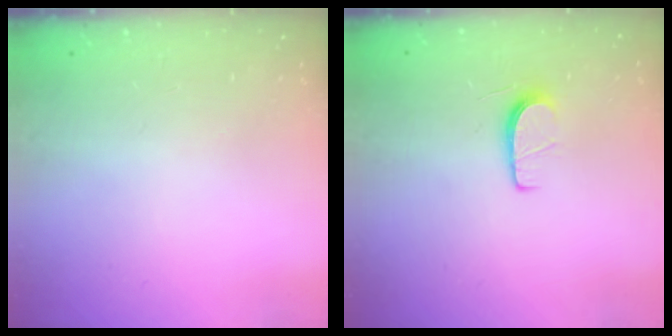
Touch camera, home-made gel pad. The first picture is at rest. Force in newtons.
{"total": 5.6, "press": 5.6, "slide": 0.7}